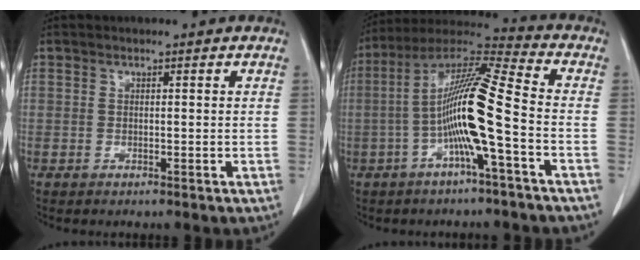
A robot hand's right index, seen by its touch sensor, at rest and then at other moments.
{"total": 13.4, "force": [-3.1, -0.2, 13.0], "torque": [-0.249, 0.018, -0.067]}